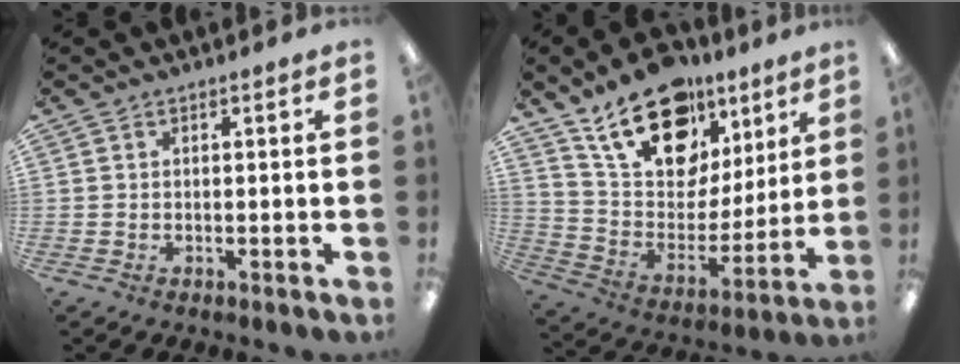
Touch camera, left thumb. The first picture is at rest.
{"total": 21.8, "force": [14.1, 12.5, 11.0], "torque": [-0.188, -0.075, 0.255]}